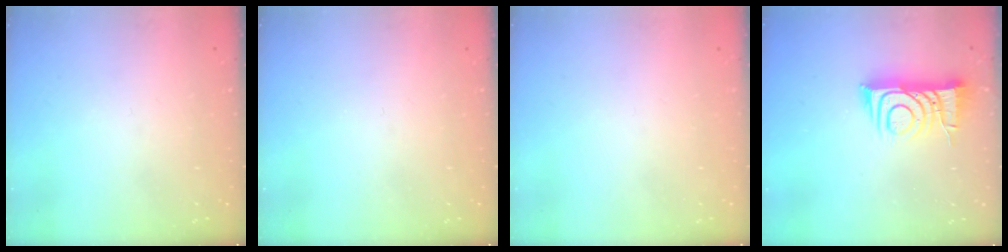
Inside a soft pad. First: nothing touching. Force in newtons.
{"total": 0.0}
{"total": 1.6, "press": 1.6, "slide": 0.1}
{"total": 9.8, "press": 9.7, "slide": 1.0}